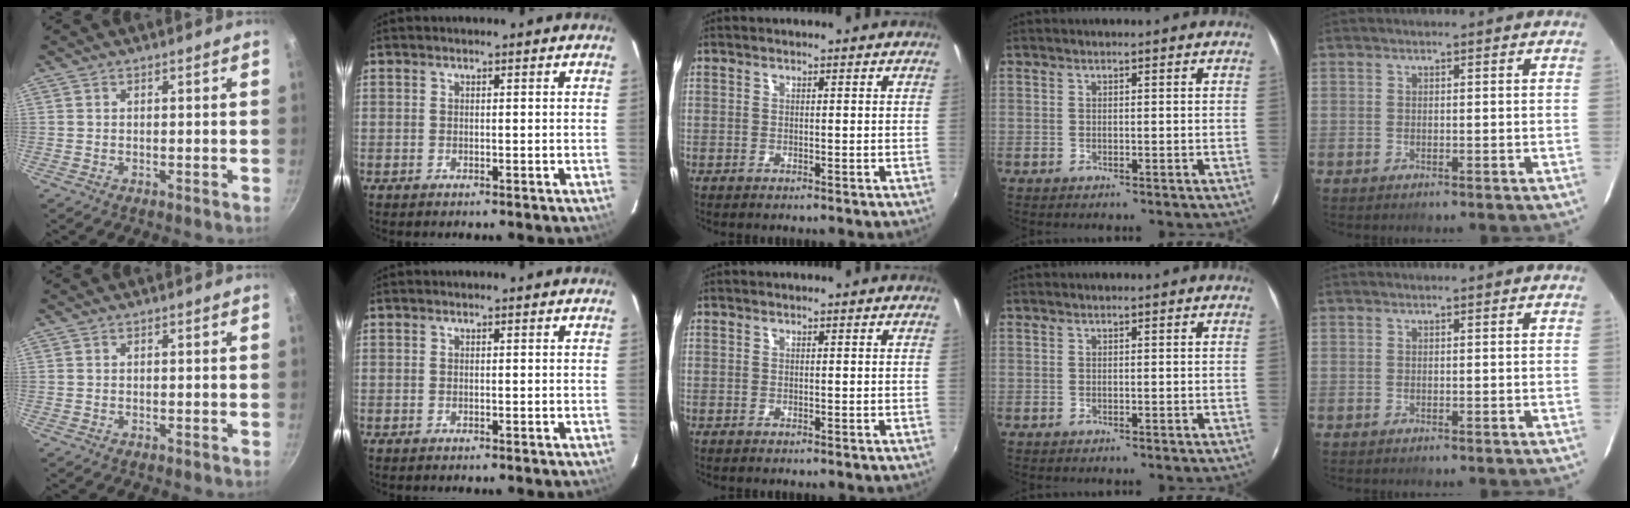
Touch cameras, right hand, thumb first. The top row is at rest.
{}